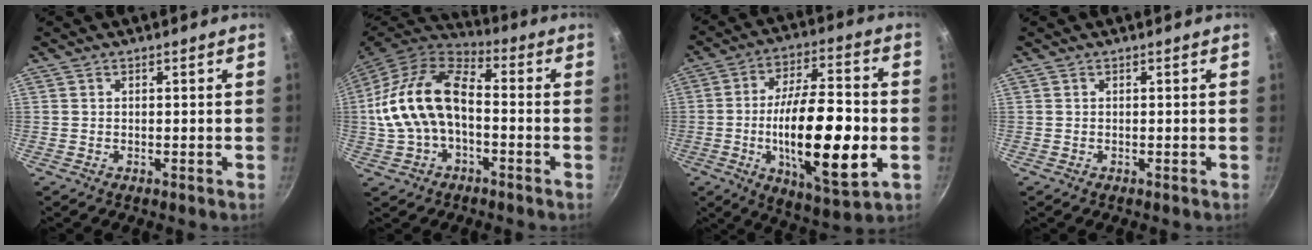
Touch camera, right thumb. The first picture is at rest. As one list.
[{"total": 17.3, "force": [-1.4, 10.4, 13.8], "torque": [-0.252, 0.041, -0.034]}, {"total": 22.8, "force": [-3.9, 8.2, 20.9], "torque": [-0.344, 0.013, -0.060]}, {"total": 0.0}]